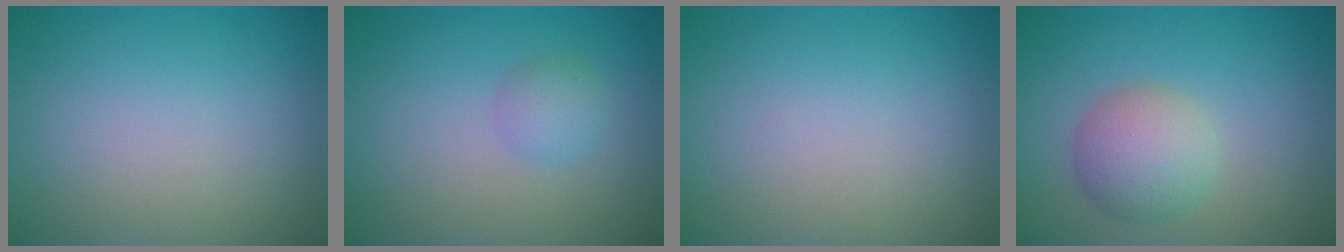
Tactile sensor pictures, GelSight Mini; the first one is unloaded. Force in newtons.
{"total": 1.8, "press": 1.8, "slide": 0.0}
{"total": 0.0}
{"total": 4.1, "press": 4.1, "slide": 0.1}